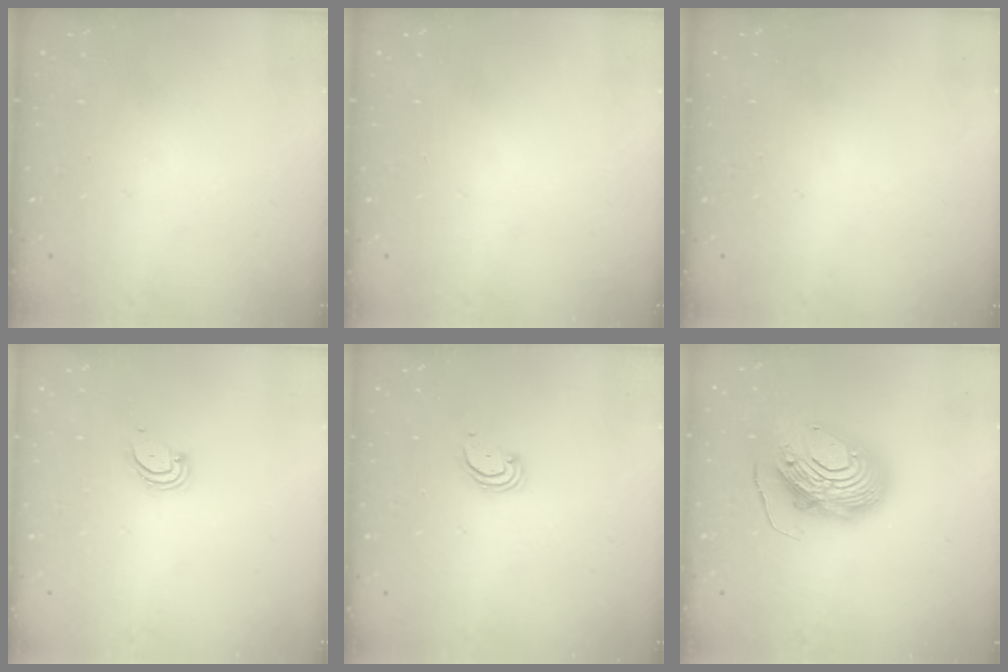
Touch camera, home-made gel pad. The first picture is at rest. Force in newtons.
{"total": 0.0}
{"total": 0.0}
{"total": 3.0, "press": 3.0, "slide": 0.4}
{"total": 2.8, "press": 2.8, "slide": 0.3}
{"total": 15.2, "press": 15.1, "slide": 1.3}